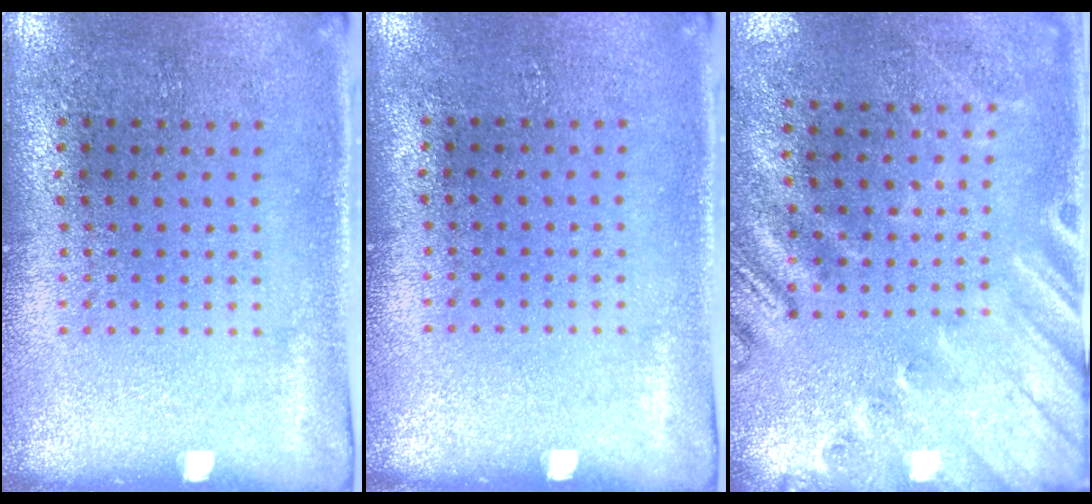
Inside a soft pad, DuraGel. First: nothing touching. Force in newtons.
{"total": 0.0}
{"total": 2.6, "press": 1.9, "slide": 1.8}